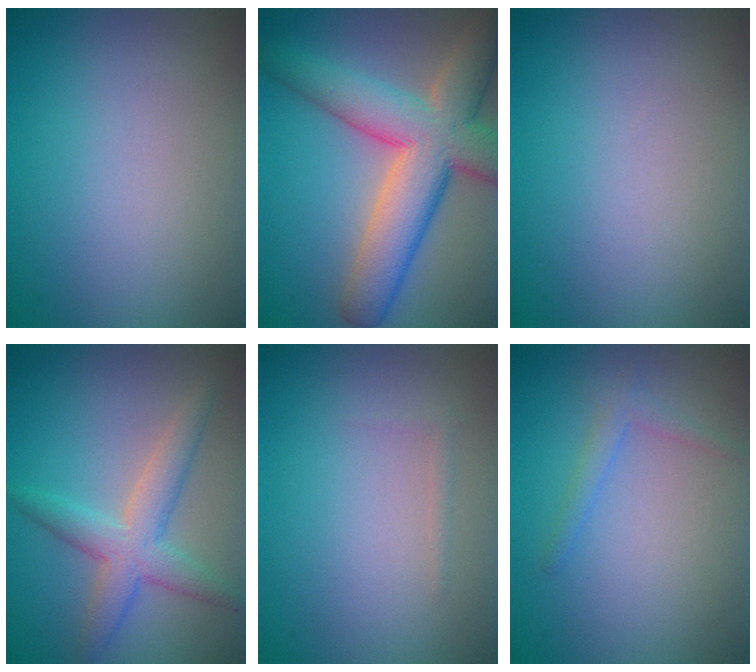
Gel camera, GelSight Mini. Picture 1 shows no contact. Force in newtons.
{"total": 10.3, "press": 10.3, "slide": 0.5}
{"total": 0.0}
{"total": 4.3, "press": 4.3, "slide": 0.3}
{"total": 0.5, "press": 0.5, "slide": 0.0}
{"total": 1.4, "press": 1.4, "slide": 0.1}